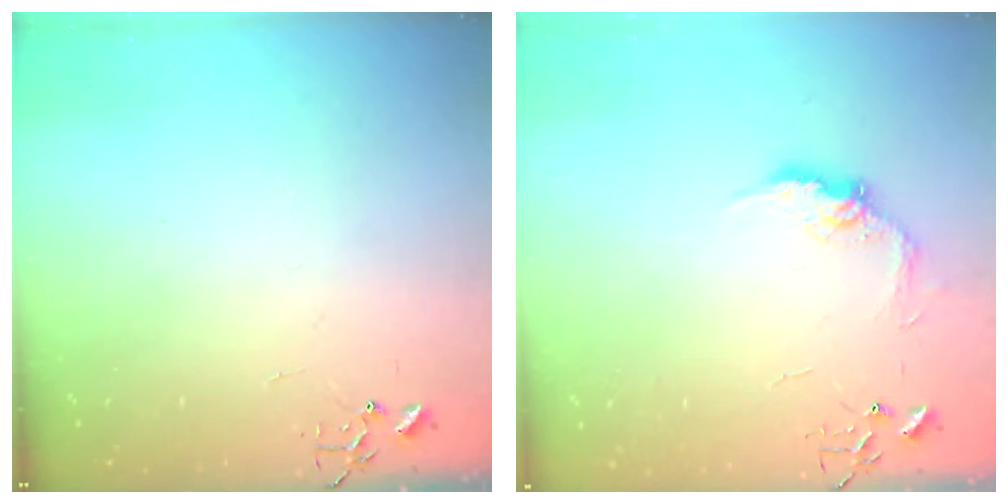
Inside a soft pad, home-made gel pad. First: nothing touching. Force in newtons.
{"total": 9.9, "press": 9.9, "slide": 0.6}